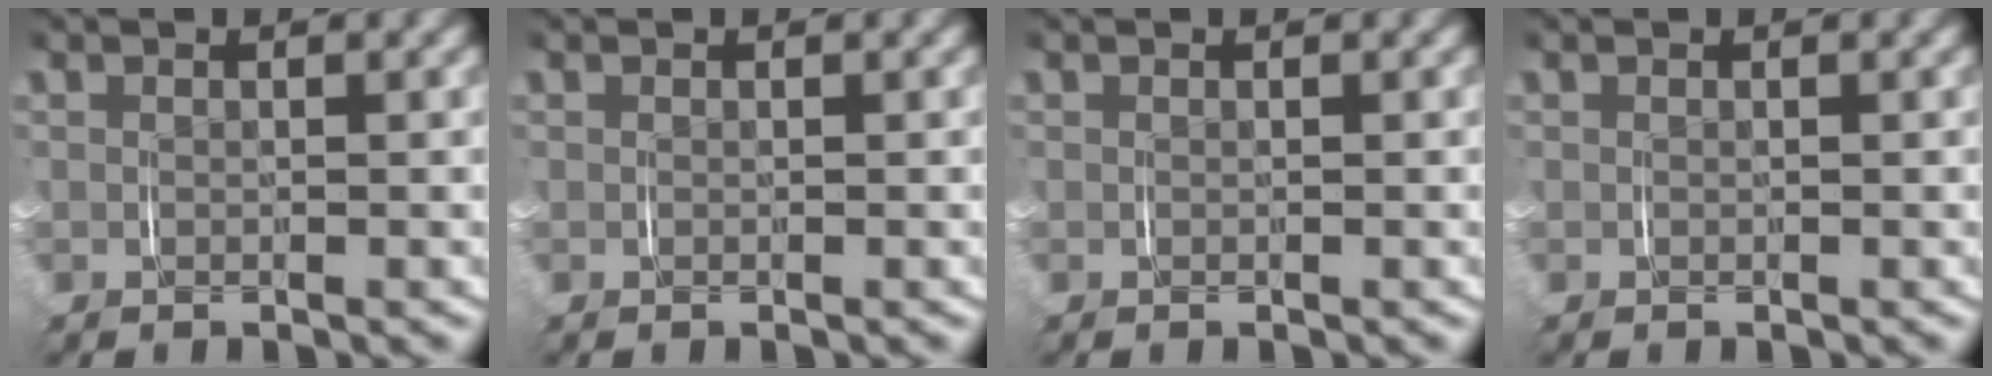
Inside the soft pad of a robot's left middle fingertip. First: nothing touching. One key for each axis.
{"total": 0.0}
{"total": 0.0}
{"total": 0.0}